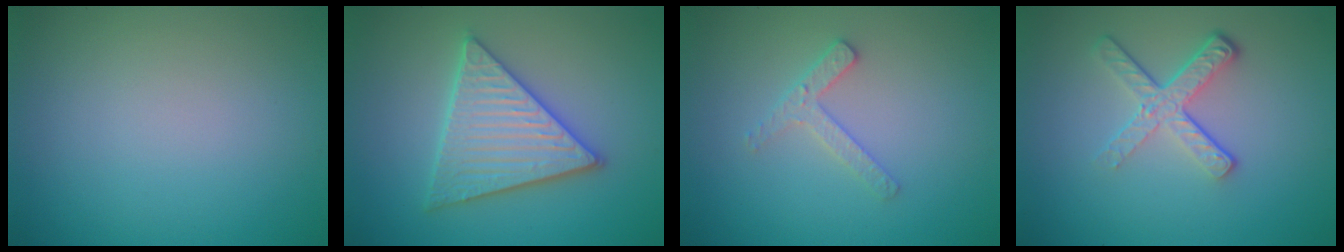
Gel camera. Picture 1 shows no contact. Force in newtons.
{"total": 5.6, "press": 5.6, "slide": 0.7}
{"total": 1.9, "press": 1.8, "slide": 0.4}
{"total": 4.1, "press": 2.7, "slide": 3.0}